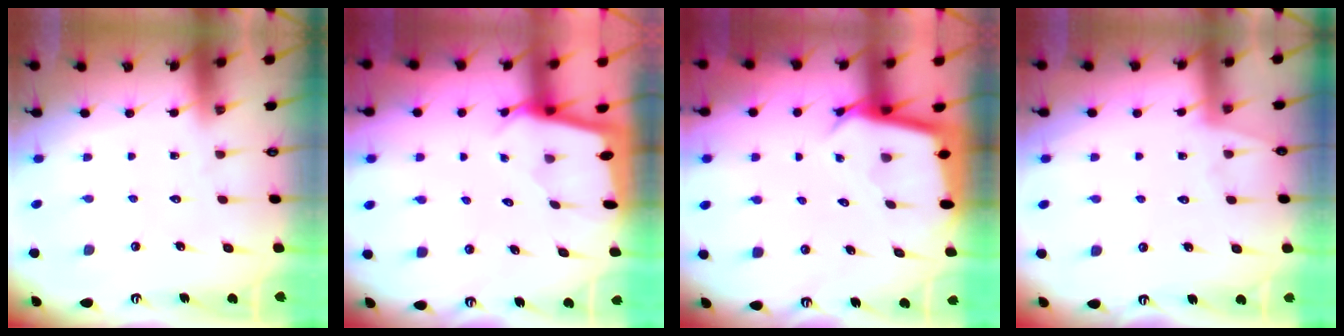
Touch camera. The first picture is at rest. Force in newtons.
{"total": 1.6, "press": 1.6, "slide": 0.2}
{"total": 2.9, "press": 2.9, "slide": 0.0}
{"total": 3.7, "press": 3.7, "slide": 0.4}